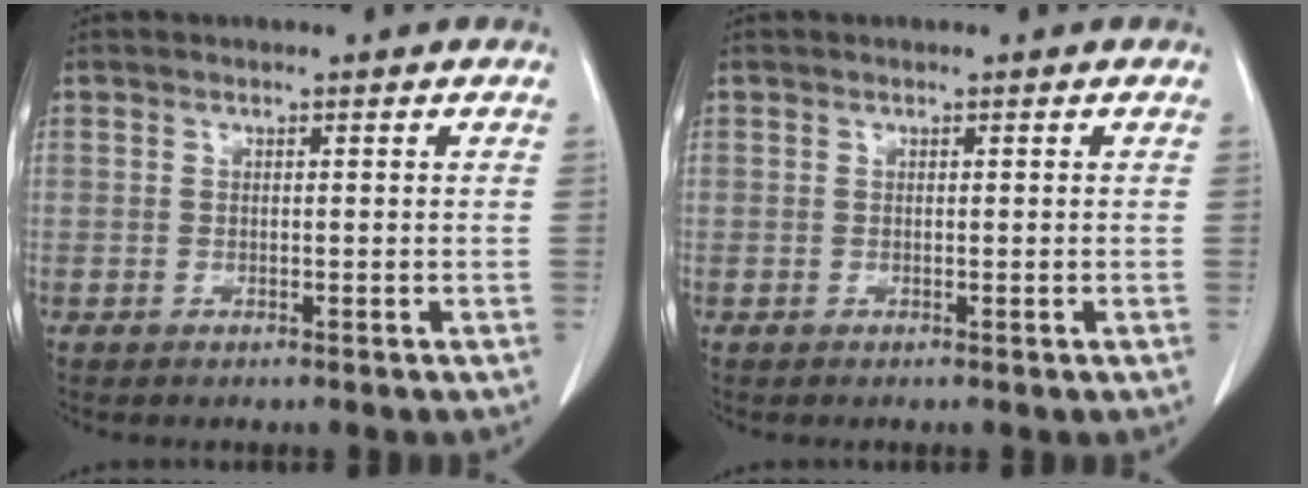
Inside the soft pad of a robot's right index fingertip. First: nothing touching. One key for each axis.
{"total": 0.0}